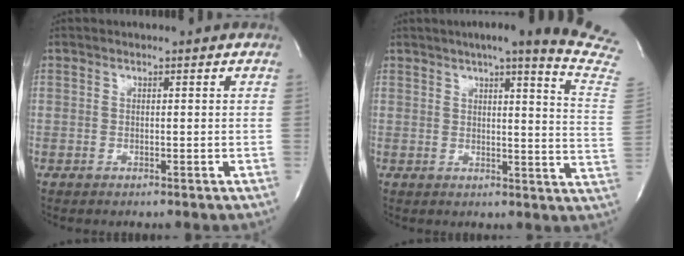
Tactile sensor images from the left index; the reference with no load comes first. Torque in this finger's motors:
{"motor_torque": [0.47, -0.78, 0.17, 0.05]}